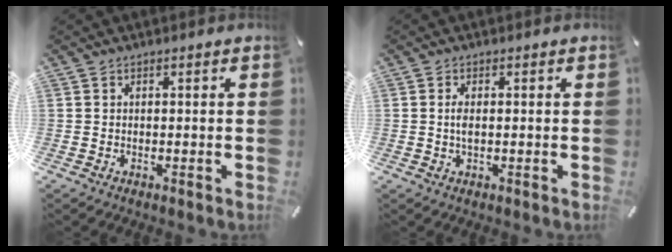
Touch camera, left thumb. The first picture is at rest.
{"total": 2.2, "force": [0.1, 0.8, 2.1], "torque": [-0.049, -0.003, -0.002]}